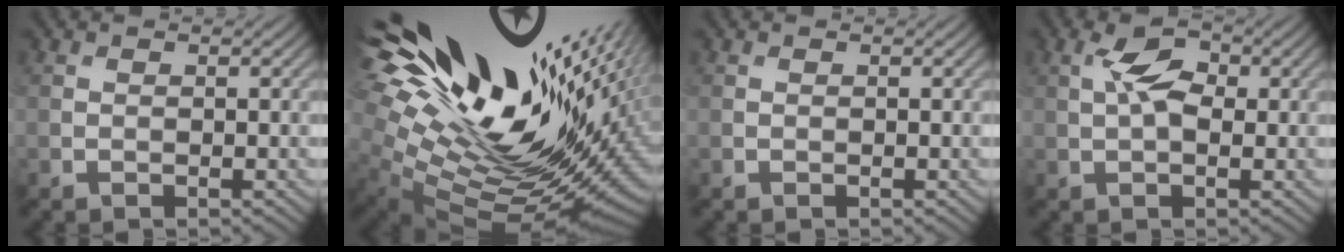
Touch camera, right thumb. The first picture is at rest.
{"total": 19.7, "force": [6.9, 9.0, 16.2], "torque": [-0.295, 0.016, 0.137]}
{"total": 0.0}
{"total": 4.1, "force": [0.5, 1.9, 3.5], "torque": [-0.074, 0.005, 0.001]}